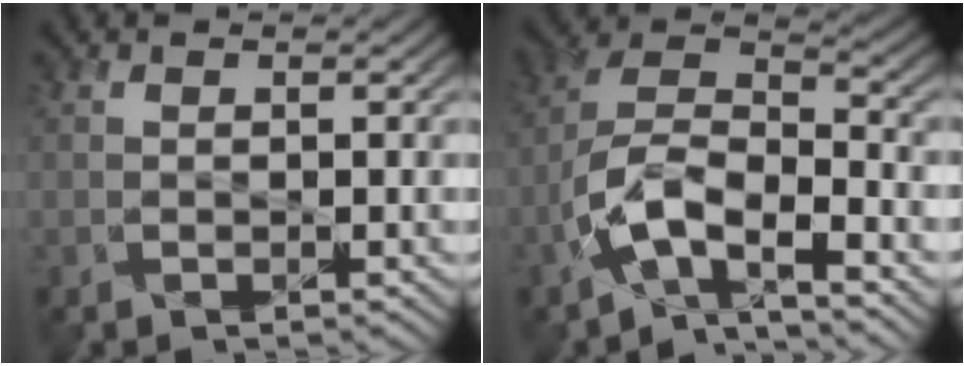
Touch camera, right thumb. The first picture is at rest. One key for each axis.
{"total": 9.4, "fx": -5.2, "fy": 4.0, "fz": 6.7, "tx": -0.135, "ty": -0.004, "tz": -0.113}